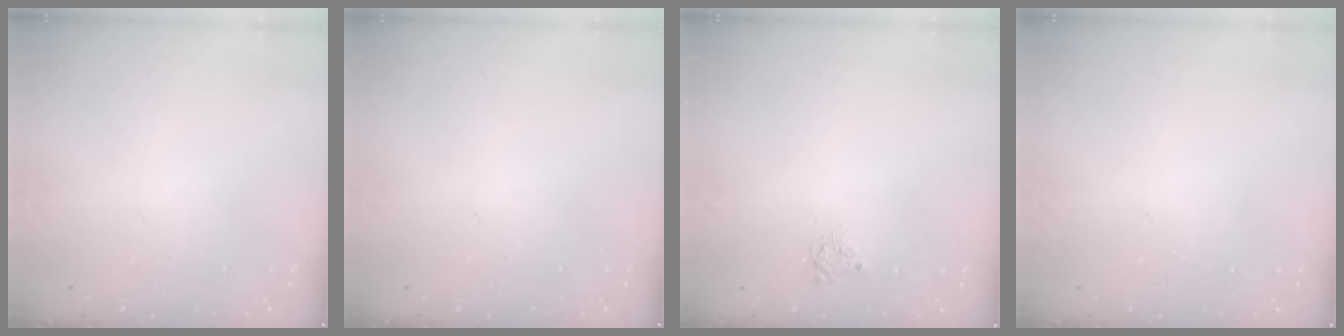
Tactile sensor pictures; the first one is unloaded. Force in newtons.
{"total": 0.0}
{"total": 3.6, "press": 3.6, "slide": 0.3}
{"total": 1.3, "press": 1.3, "slide": 0.1}